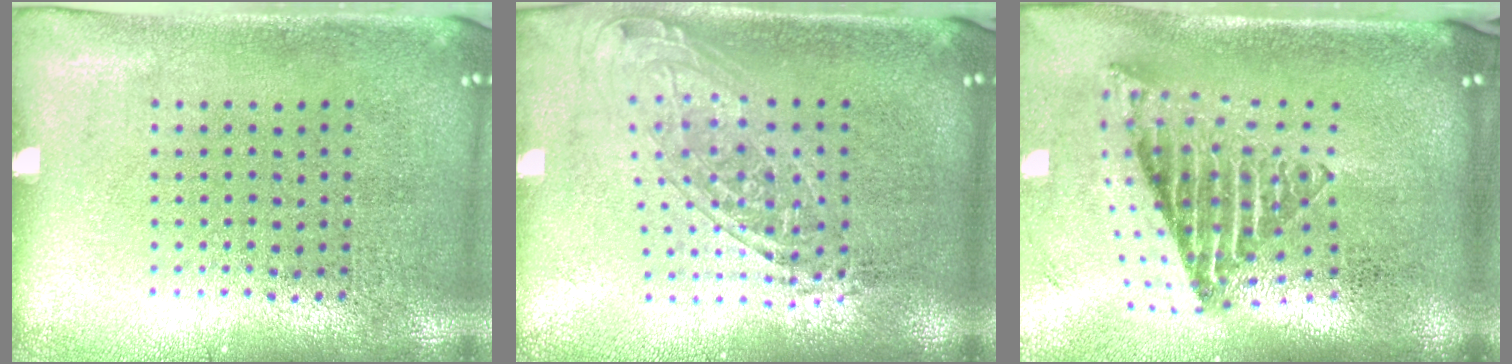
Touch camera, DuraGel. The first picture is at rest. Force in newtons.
{"total": 1.6, "press": 1.2, "slide": 1.0}
{"total": 2.7, "press": 1.7, "slide": 2.0}